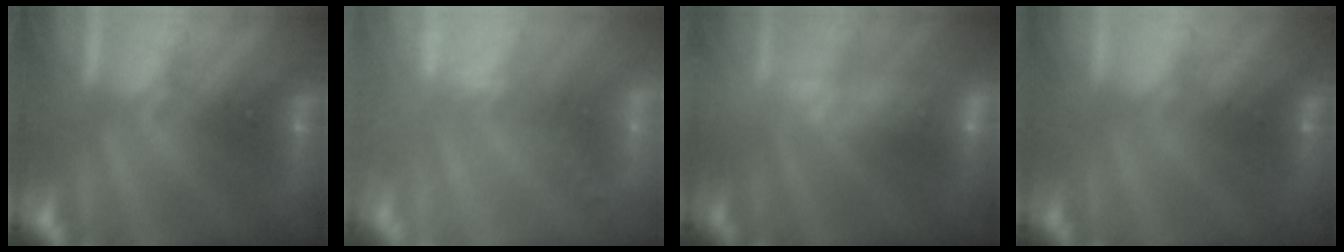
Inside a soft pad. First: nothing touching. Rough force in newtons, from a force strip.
{"total": 1.6}
{"total": 2.4}
{"total": 4.8}